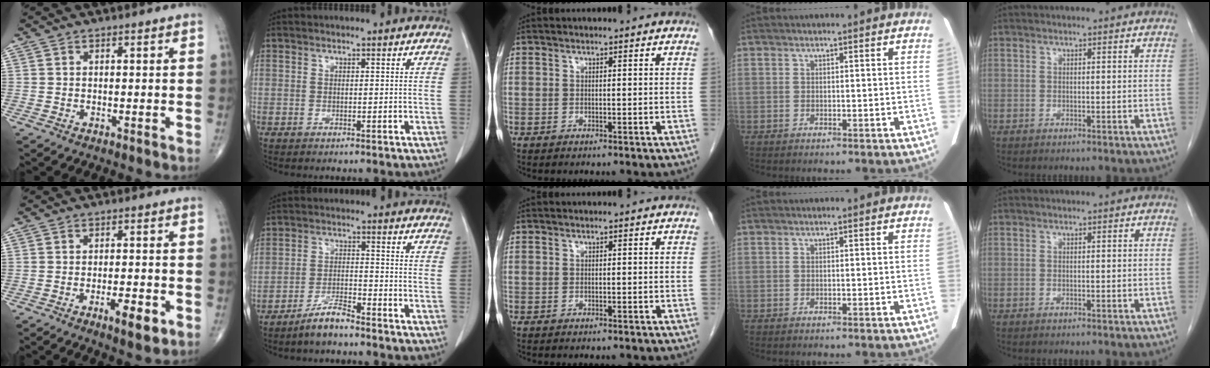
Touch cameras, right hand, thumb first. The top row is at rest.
{"thumb": {"total": 5.5, "force": [-2.5, 1.6, 4.7], "torque": [-0.071, 0.001, -0.035]}, "index": {"total": 4.7, "force": [-4.1, 0.9, 2.2], "torque": [-0.044, -0.002, -0.078]}}